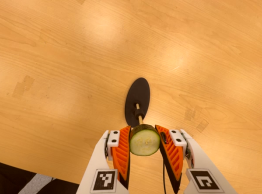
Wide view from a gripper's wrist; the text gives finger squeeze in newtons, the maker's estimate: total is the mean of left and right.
{"total": 11.9, "left": 11.8, "right": 12.1}